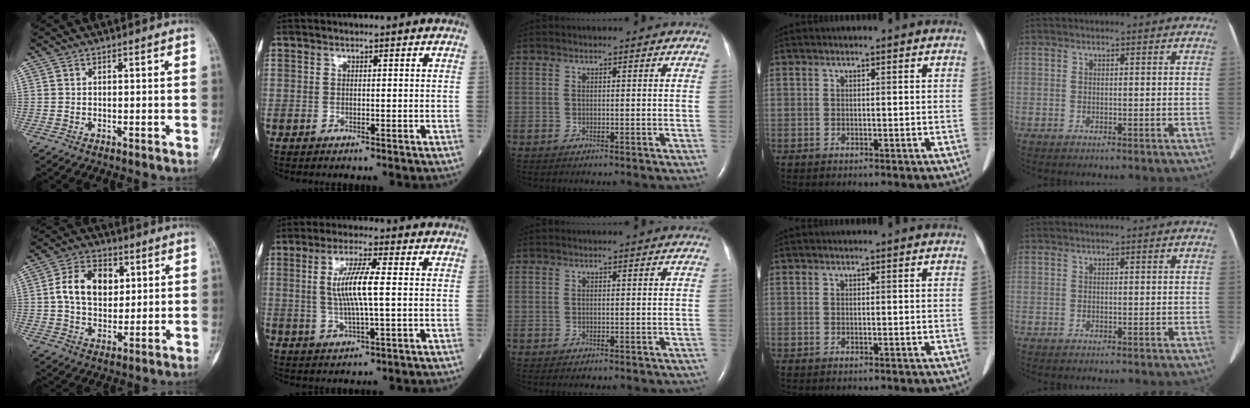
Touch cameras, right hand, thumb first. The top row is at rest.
{"thumb": {"total": 11.6, "force": [2.3, 8.1, 8.0], "torque": [-0.110, 0.000, 0.036]}, "index": {"total": 7.7, "force": [0.8, 0.6, 7.6], "torque": [-0.153, 0.001, 0.014]}, "middle": {"total": 0.9, "force": [-0.6, 0.5, 0.5], "torque": [-0.005, -0.002, -0.002]}}